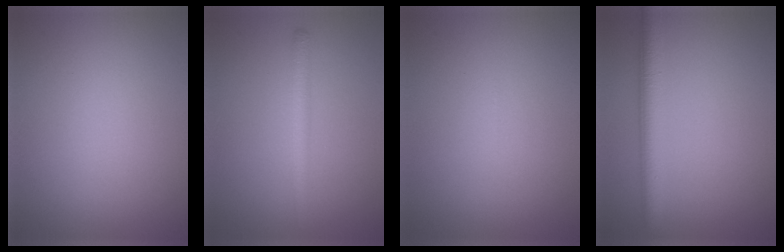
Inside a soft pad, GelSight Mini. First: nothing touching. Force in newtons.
{"total": 2.1, "press": 2.1, "slide": 0.1}
{"total": 0.0}
{"total": 3.4, "press": 3.4, "slide": 0.2}